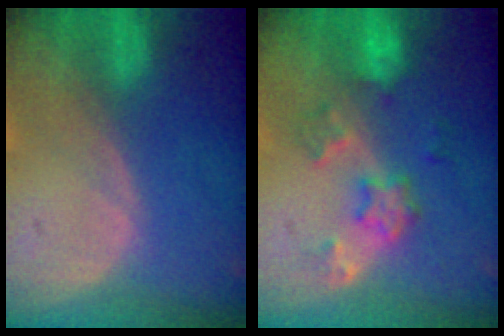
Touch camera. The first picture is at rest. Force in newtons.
{"total": 6.0, "press": 5.4, "slide": 2.6}